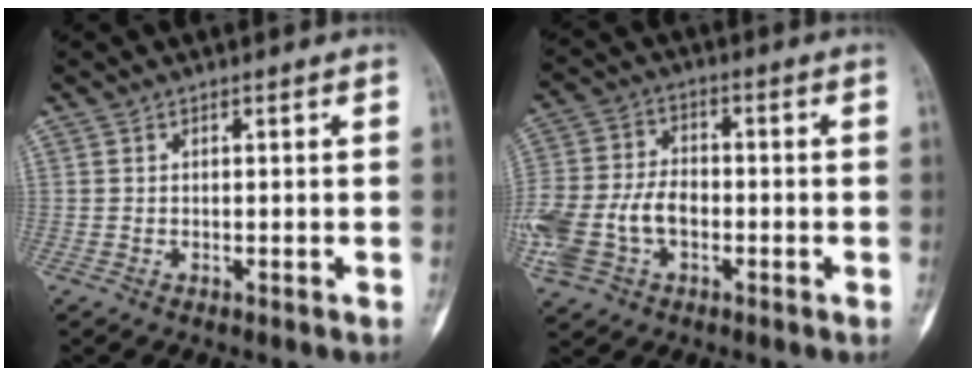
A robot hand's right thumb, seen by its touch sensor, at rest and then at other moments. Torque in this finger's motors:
{"motor_torque": [1.70, 1.46, 1.17, -0.87, 0.18]}